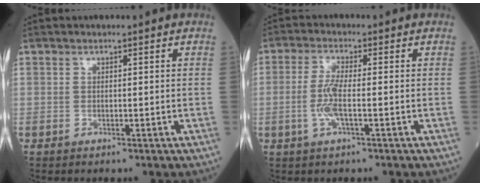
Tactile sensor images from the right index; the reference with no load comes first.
{"total": 4.6, "force": [-1.0, 0.5, 4.4], "torque": [-0.103, -0.002, -0.023]}